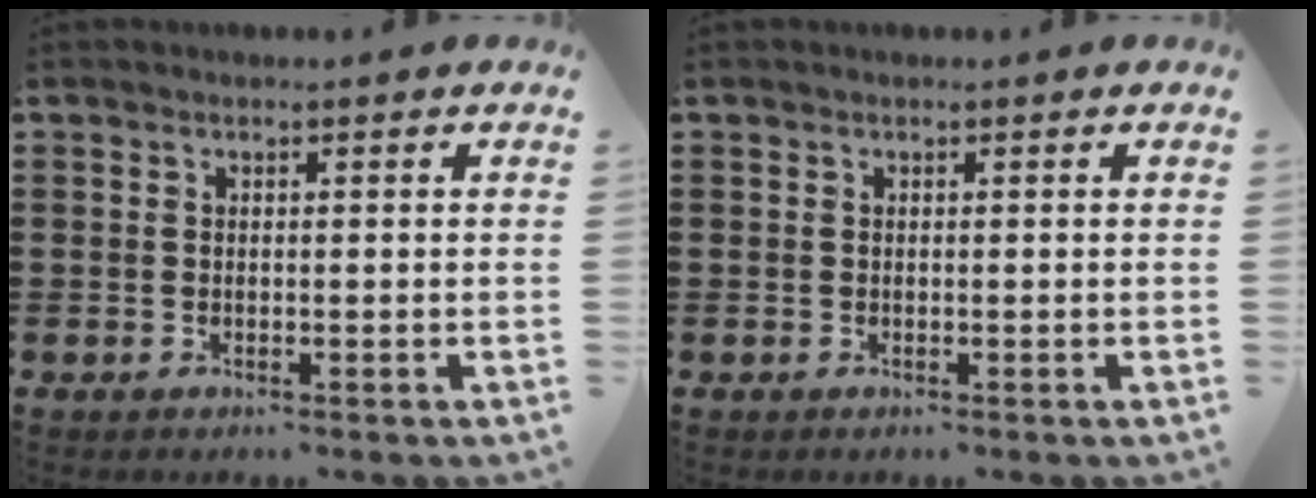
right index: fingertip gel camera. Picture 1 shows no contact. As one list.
[{"total": 0.0}]